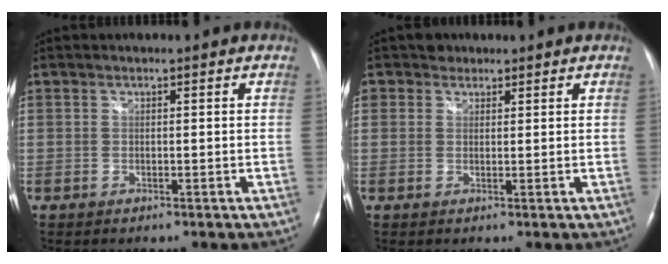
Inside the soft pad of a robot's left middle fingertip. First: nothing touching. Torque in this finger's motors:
{"motor_torque": [0.13, -0.03, -0.01, 0.00]}